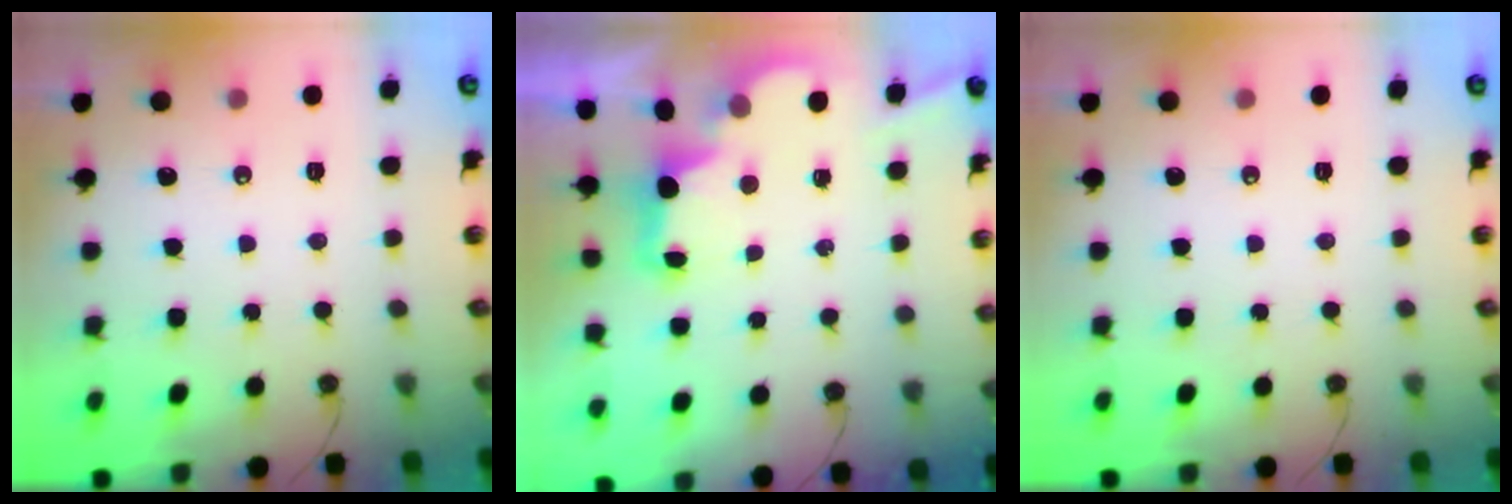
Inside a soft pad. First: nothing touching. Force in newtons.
{"total": 2.7, "press": 2.5, "slide": 0.9}
{"total": 0.0}